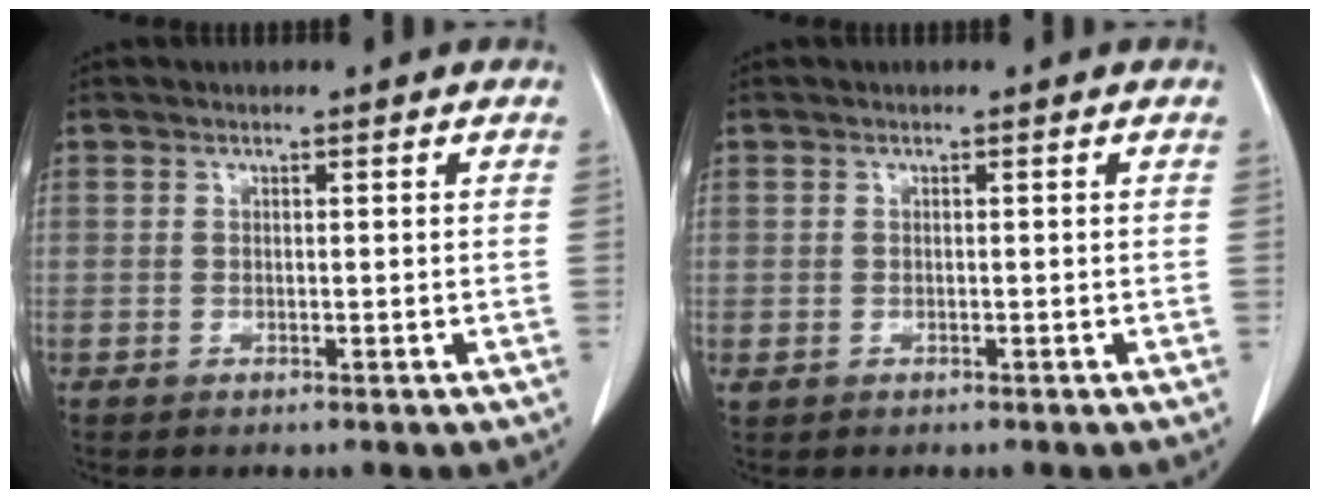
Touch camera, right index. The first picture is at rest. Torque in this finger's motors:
{"motor_torque": [0.00, 0.08, -0.02, -0.06]}